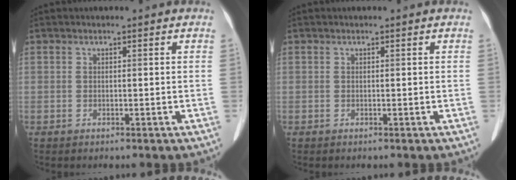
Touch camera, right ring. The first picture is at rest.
{"total": 0.0}